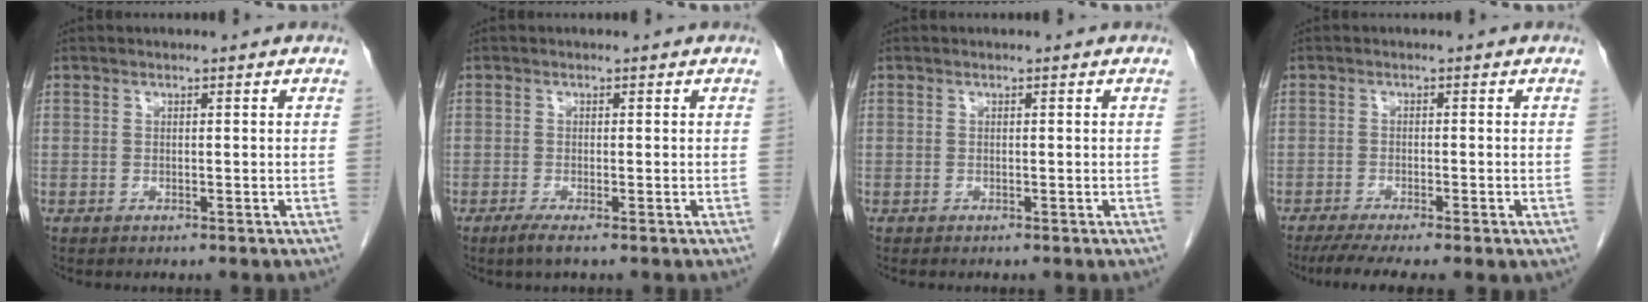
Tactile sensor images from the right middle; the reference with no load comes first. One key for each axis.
{"total": 1.8, "fx": -1.1, "fy": -0.2, "fz": 1.4, "tx": -0.034, "ty": -0.009, "tz": -0.024}
{"total": 0.0}
{"total": 9.0, "fx": -6.5, "fy": 1.6, "fz": 6.0, "tx": -0.085, "ty": -0.016, "tz": -0.099}